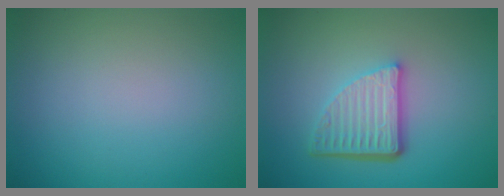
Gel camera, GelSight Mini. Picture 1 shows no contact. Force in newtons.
{"total": 5.2, "press": 3.6, "slide": 3.7}